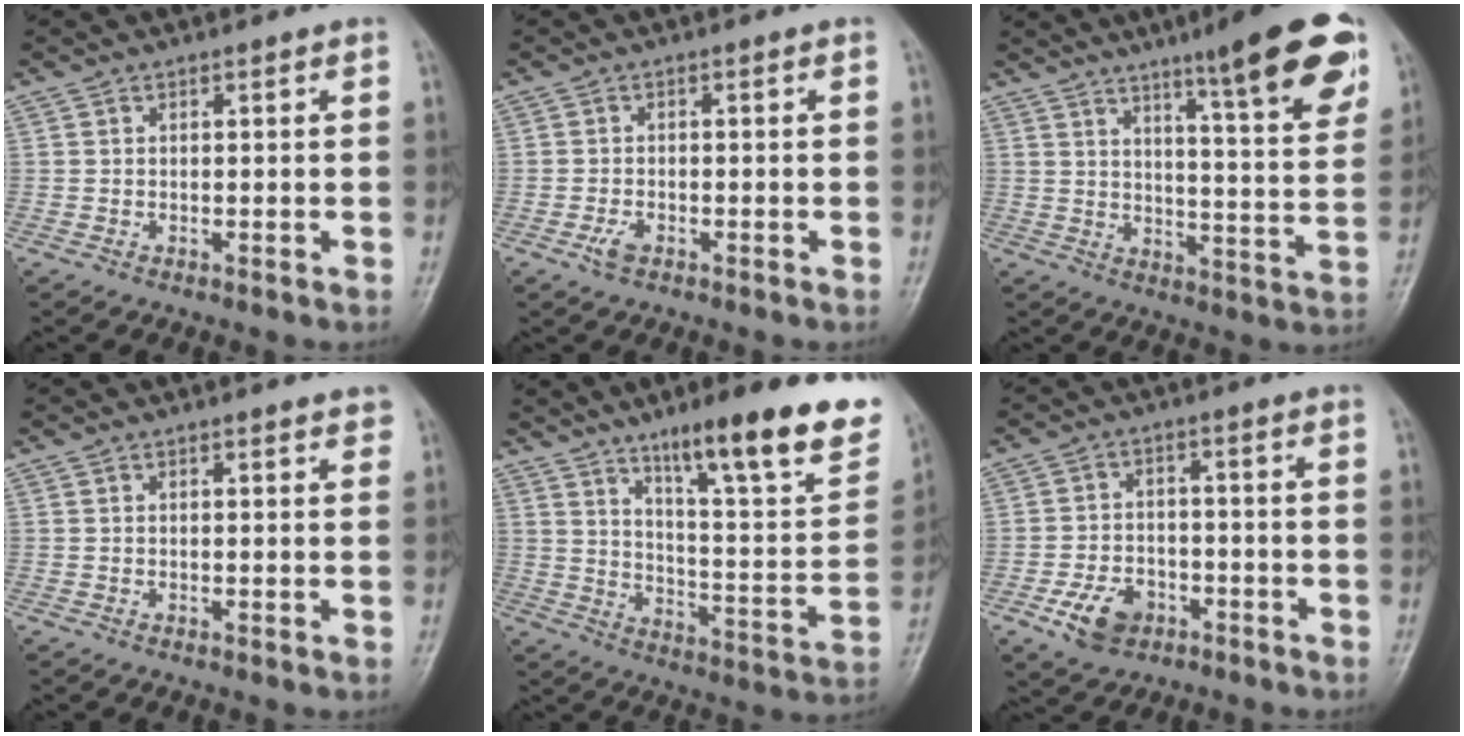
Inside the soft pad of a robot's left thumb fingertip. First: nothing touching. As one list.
[{"total": 2.2, "force": [-1.2, 1.2, 1.5], "torque": [-0.034, 0.006, -0.022]}, {"total": 16.9, "force": [10.0, 2.3, 13.5], "torque": [-0.162, -0.046, 0.142]}, {"total": 1.9, "force": [1.4, 0.4, 1.1], "torque": [-0.010, -0.002, 0.014]}, {"total": 23.9, "force": [15.2, 4.5, 17.8], "torque": [-0.228, -0.066, 0.235]}, {"total": 7.3, "force": [-3.6, 5.0, 3.9], "torque": [-0.057, 0.018, -0.061]}]